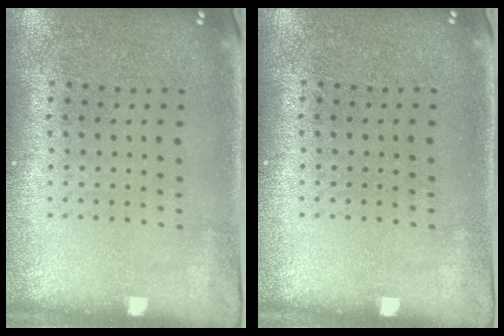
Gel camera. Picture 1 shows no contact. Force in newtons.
{"total": 0.0}